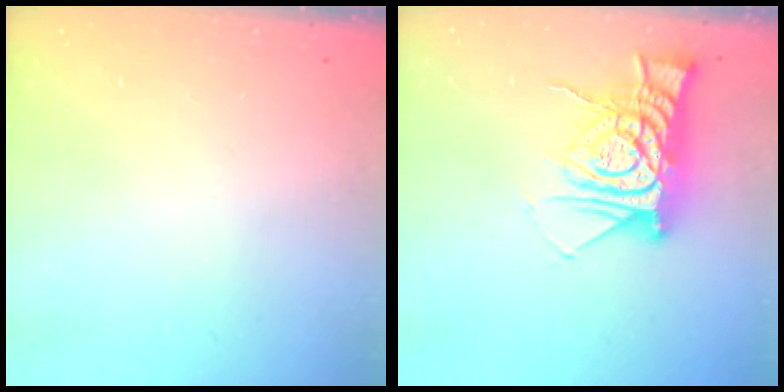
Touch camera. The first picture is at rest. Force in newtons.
{"total": 12.5, "press": 12.5, "slide": 1.1}